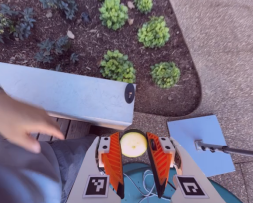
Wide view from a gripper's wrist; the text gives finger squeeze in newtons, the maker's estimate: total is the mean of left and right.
{"total": 10.2, "left": 11.2, "right": 9.3}